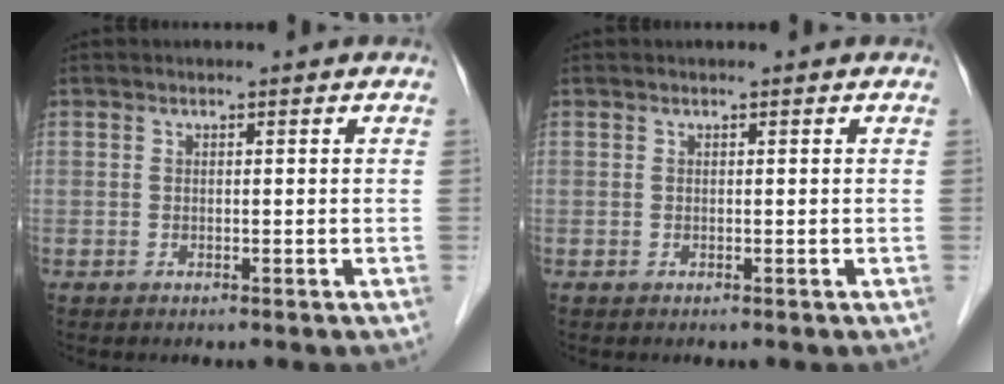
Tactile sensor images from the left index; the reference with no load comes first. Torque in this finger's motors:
{"motor_torque": [0.07, -0.06, 0.00, -0.01]}